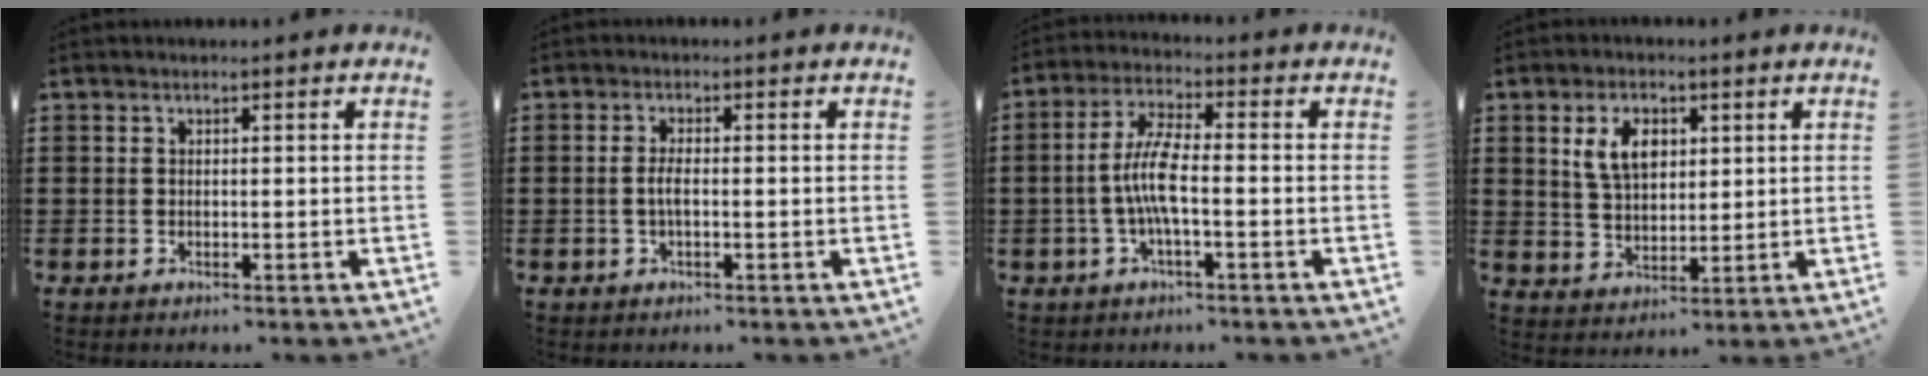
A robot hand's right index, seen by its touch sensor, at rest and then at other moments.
{"total": 2.2, "force": [-0.4, 0.5, 2.1], "torque": [-0.047, -0.002, -0.011]}
{"total": 6.6, "force": [-1.3, 1.6, 6.3], "torque": [-0.140, -0.006, -0.031]}
{"total": 6.1, "force": [2.4, 3.6, 4.2], "torque": [-0.094, 0.009, 0.038]}